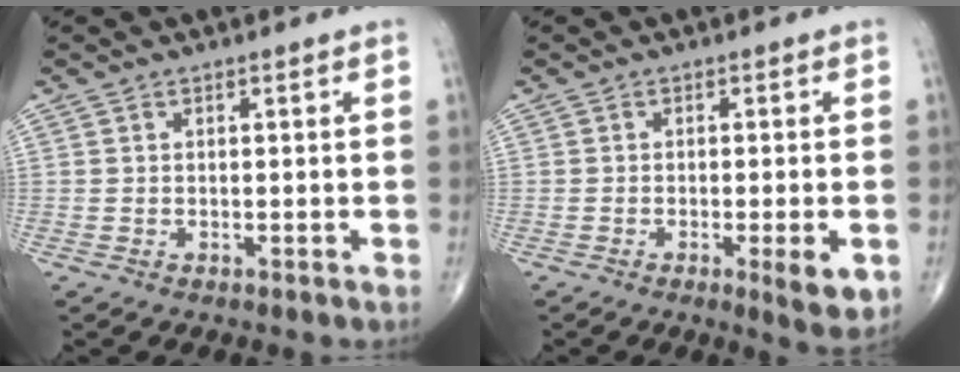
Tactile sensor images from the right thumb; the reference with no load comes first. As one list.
[{"total": 5.5, "force": [-1.8, 1.1, 5.1], "torque": [-0.070, -0.009, -0.023]}]